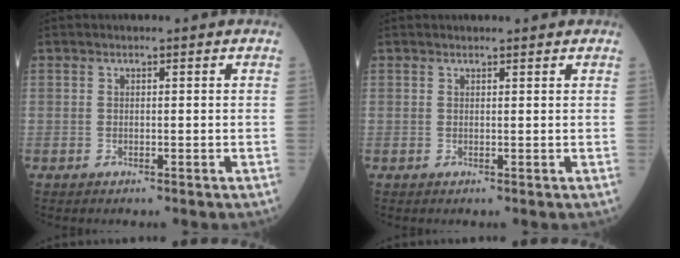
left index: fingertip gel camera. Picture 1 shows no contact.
{"total": 2.1, "force": [2.0, 0.3, 0.6], "torque": [-0.013, 0.010, 0.022]}